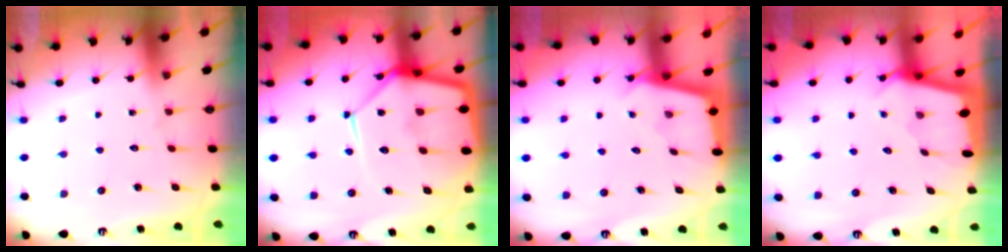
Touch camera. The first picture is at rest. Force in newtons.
{"total": 18.9, "press": 18.8, "slide": 1.9}
{"total": 2.4, "press": 2.4, "slide": 0.2}
{"total": 2.2, "press": 2.2, "slide": 0.3}